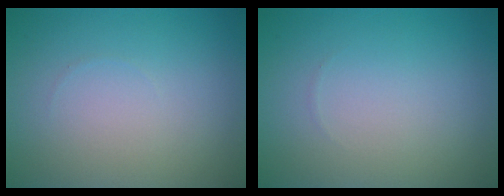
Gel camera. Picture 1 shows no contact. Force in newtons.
{"total": 0.0}